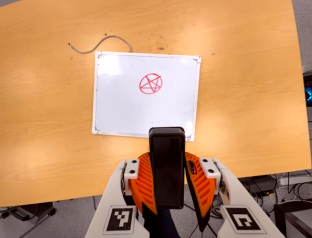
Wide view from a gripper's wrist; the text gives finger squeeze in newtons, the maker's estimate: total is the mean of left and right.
{"total": 9.2, "left": 7.4, "right": 11.0}